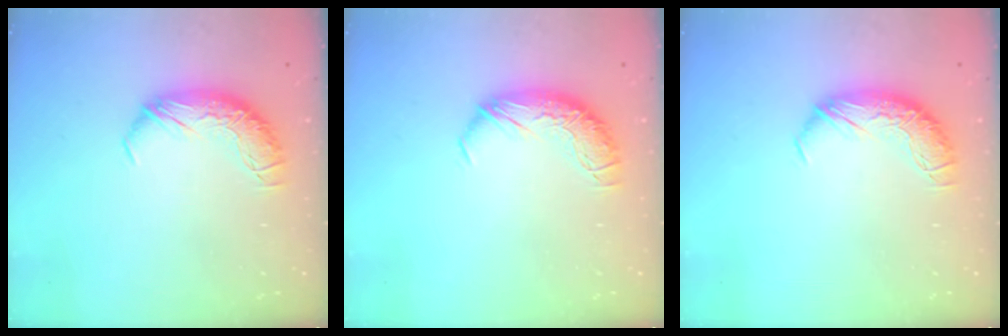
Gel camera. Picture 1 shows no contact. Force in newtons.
{"total": 0.0}
{"total": 0.0}